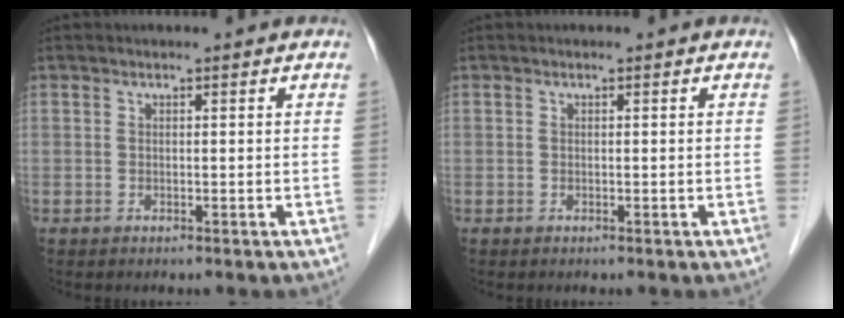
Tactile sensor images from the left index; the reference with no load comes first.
{"total": 0.0}